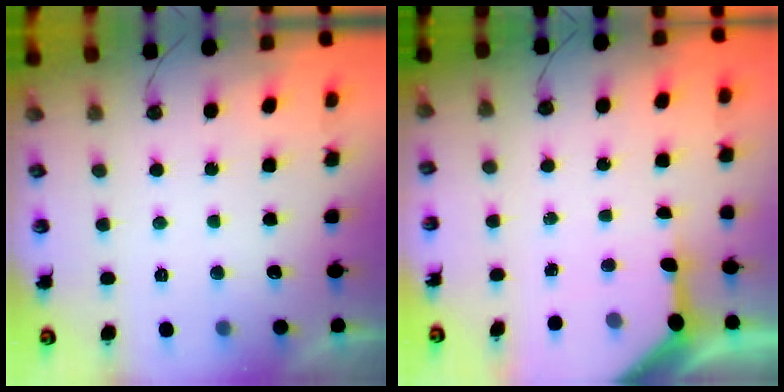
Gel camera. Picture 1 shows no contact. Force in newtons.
{"total": 7.6, "press": 7.5, "slide": 0.8}